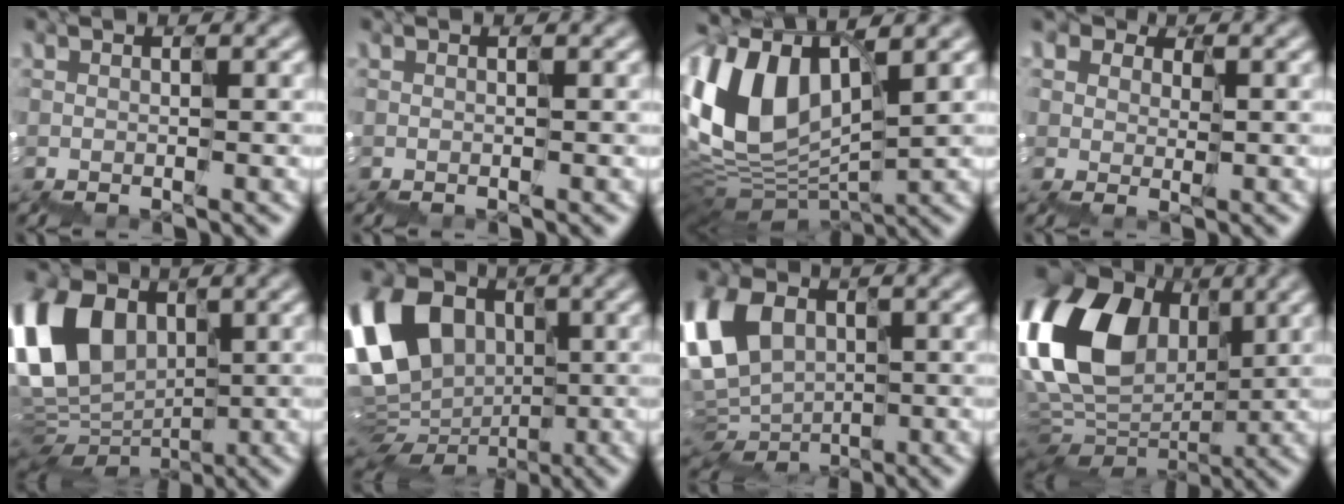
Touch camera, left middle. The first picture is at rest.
{"total": 0.0}
{"total": 7.6, "force": [3.3, 4.4, 5.2], "torque": [-0.158, 0.010, 0.066]}
{"total": 3.5, "force": [1.2, 2.7, 1.7], "torque": [-0.049, 0.004, 0.028]}
{"total": 8.7, "force": [2.3, 6.2, 5.6], "torque": [-0.159, 0.004, 0.045]}
{"total": 10.1, "force": [1.0, 8.1, 5.9], "torque": [-0.151, 0.011, 0.019]}
{"total": 7.1, "force": [0.8, 5.1, 4.9], "torque": [-0.146, 0.010, 0.012]}
{"total": 14.5, "force": [4.1, 10.3, 9.2], "torque": [-0.234, 0.026, 0.072]}